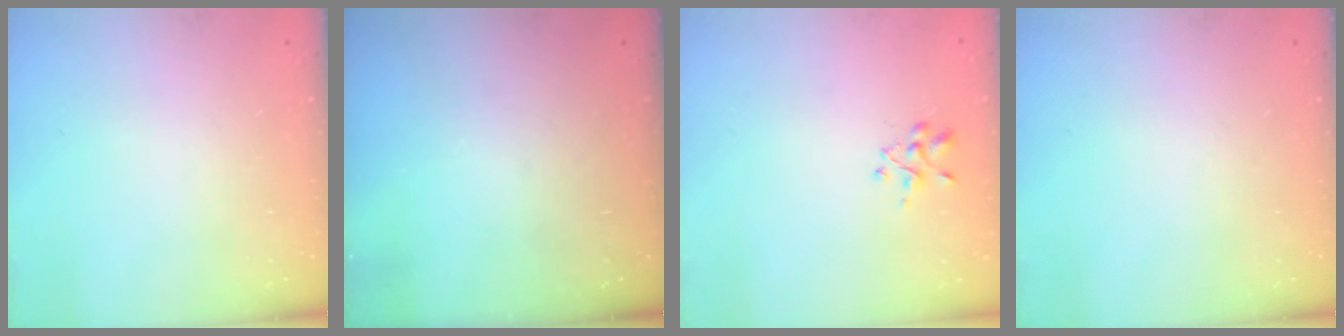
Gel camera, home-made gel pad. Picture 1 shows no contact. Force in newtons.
{"total": 0.0}
{"total": 1.7, "press": 1.6, "slide": 0.7}
{"total": 0.0}